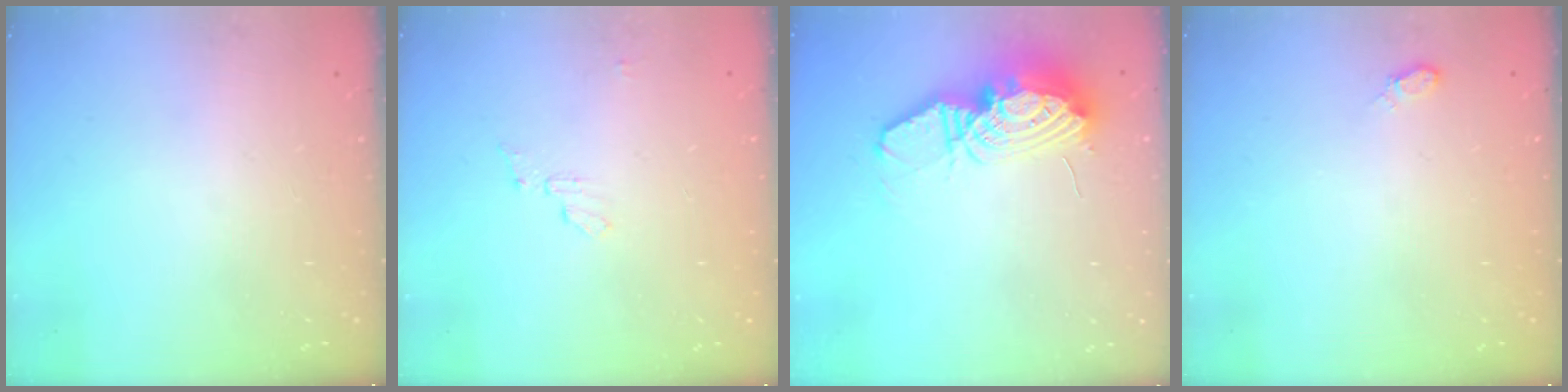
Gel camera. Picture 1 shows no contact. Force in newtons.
{"total": 4.4, "press": 4.4, "slide": 0.4}
{"total": 15.2, "press": 15.1, "slide": 1.5}
{"total": 10.5, "press": 4.9, "slide": 9.4}